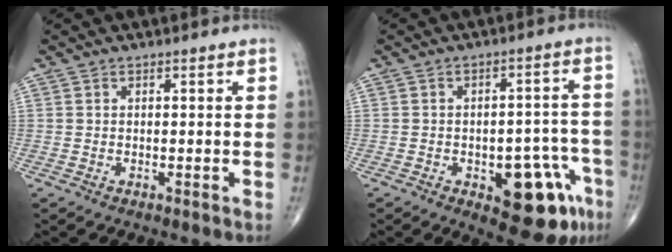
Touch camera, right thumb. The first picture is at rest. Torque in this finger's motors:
{"motor_torque": [2.92, 2.08, 1.16, -0.41, 0.09]}